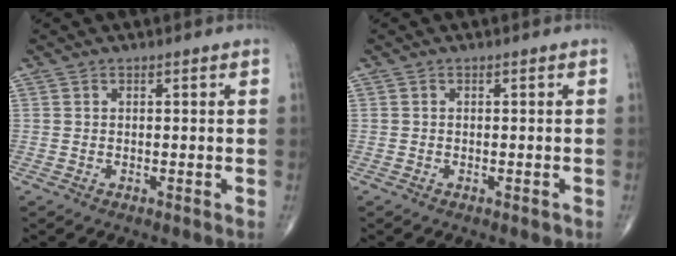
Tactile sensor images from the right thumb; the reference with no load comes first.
{"total": 0.8, "force": [-0.5, 0.4, 0.5], "torque": [-0.006, -0.001, -0.007]}